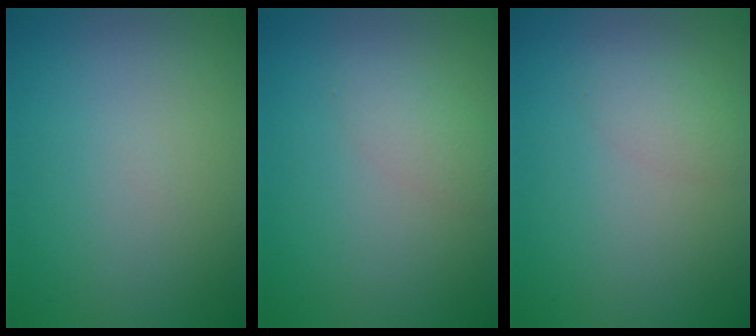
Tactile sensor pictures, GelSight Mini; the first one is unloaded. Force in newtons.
{"total": 1.7, "press": 1.7, "slide": 0.1}
{"total": 1.6, "press": 1.6, "slide": 0.1}